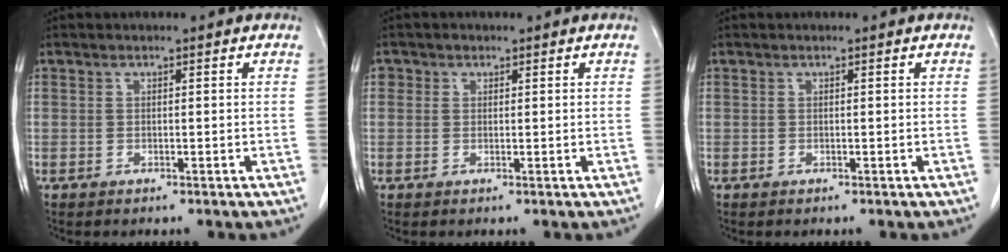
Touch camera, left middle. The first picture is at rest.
{"total": 1.4, "force": [0.6, 1.2, 0.1], "torque": [0.009, 0.000, 0.004]}
{"total": 0.0}